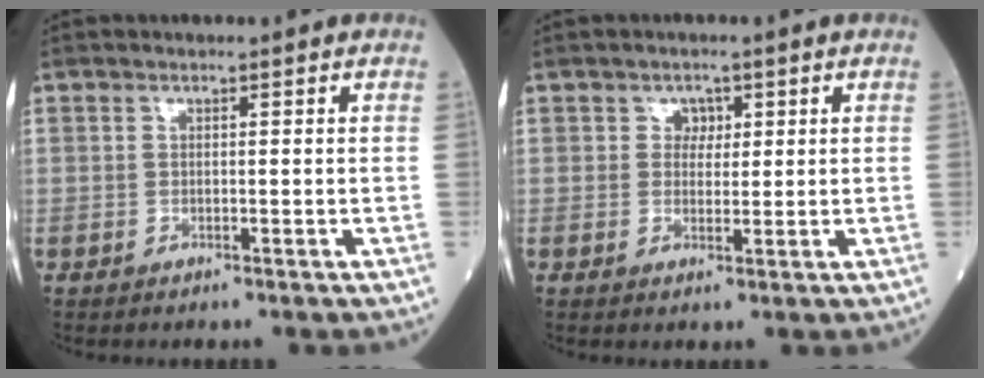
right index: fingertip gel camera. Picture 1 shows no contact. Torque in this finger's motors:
{"motor_torque": [-0.07, 0.01, -0.01, 0.01]}